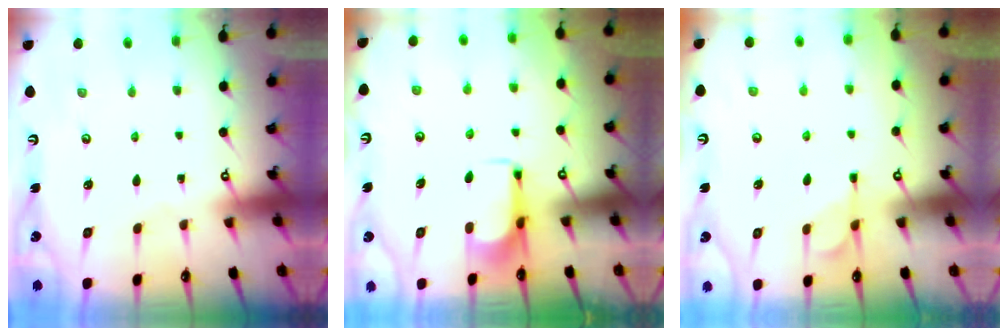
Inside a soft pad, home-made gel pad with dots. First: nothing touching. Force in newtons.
{"total": 5.0, "press": 4.9, "slide": 1.1}
{"total": 1.1, "press": 0.0, "slide": 1.0}